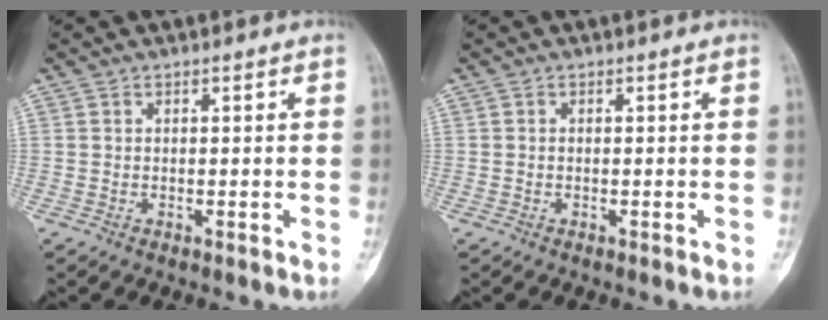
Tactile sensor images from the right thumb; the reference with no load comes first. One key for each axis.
{"total": 0.0}